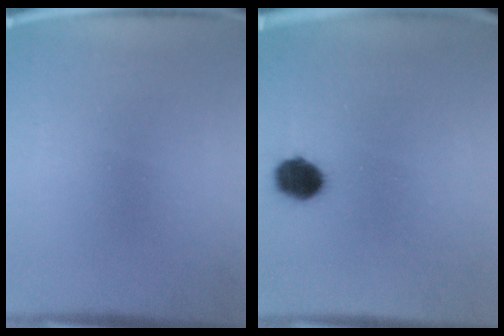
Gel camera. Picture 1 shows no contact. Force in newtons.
{"total": 6.5}